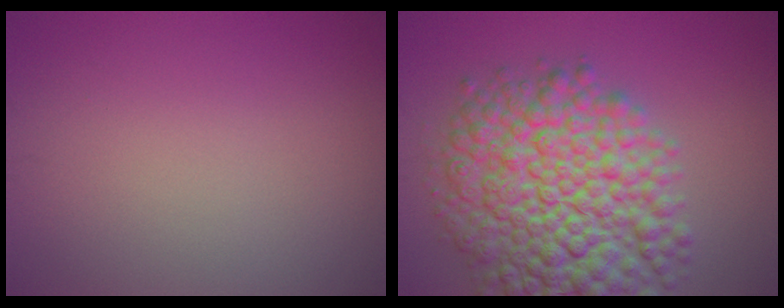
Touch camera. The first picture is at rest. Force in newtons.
{"total": 12.1, "press": 12.1, "slide": 0.3}